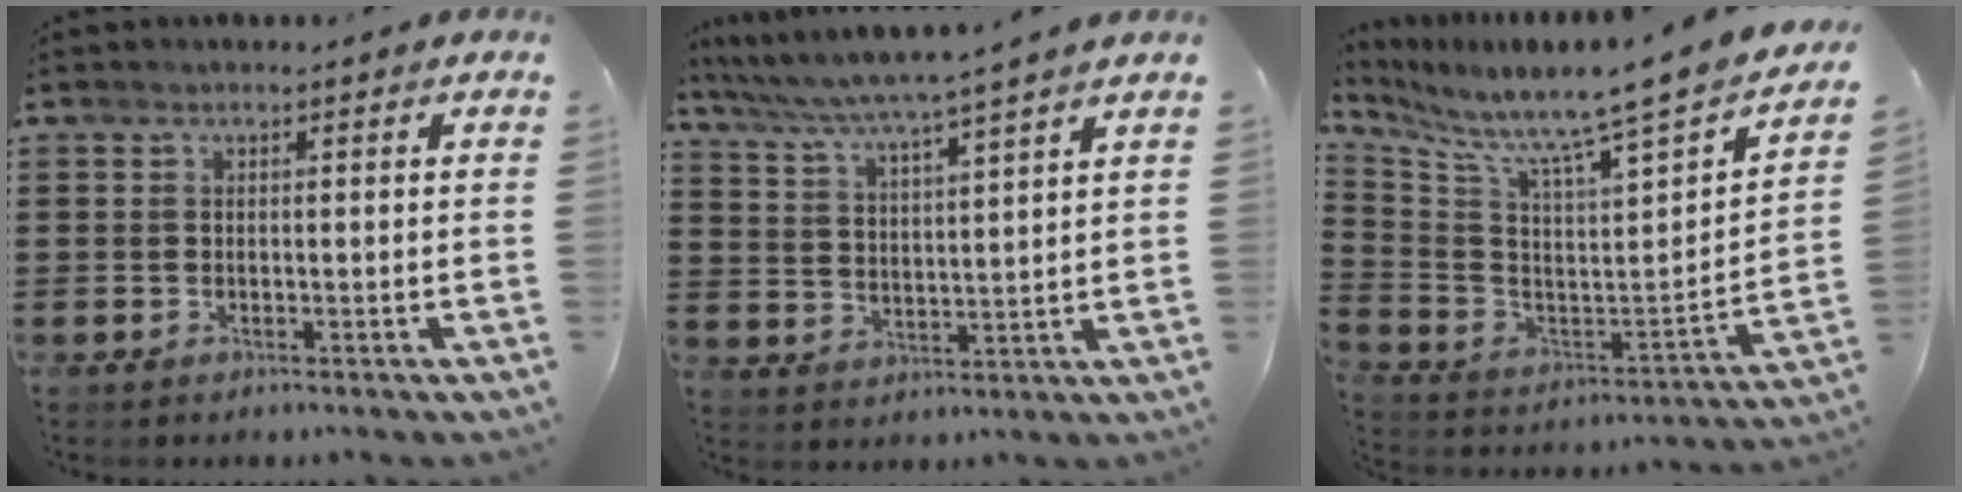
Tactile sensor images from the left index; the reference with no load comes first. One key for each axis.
{"total": 4.8, "fx": 4.2, "fy": -1.1, "fz": 1.9, "tx": -0.058, "ty": -0.035, "tz": 0.066}
{"total": 6.8, "fx": 6.0, "fy": -1.4, "fz": 2.7, "tx": -0.079, "ty": -0.081, "tz": 0.081}